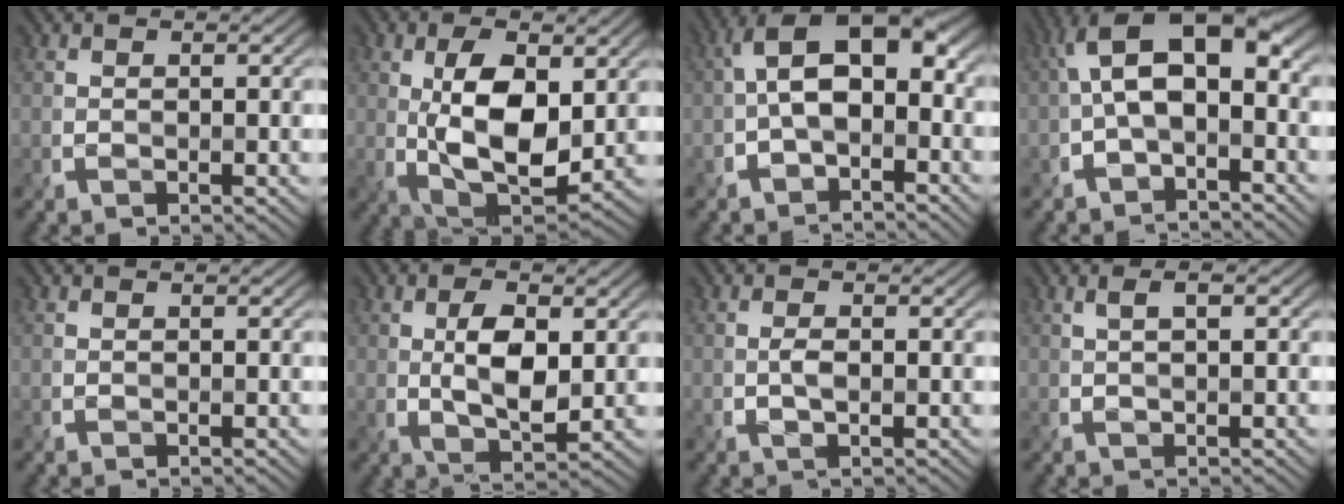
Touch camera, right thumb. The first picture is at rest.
{"total": 10.3, "force": [1.3, 5.2, 8.9], "torque": [-0.168, -0.006, 0.027]}
{"total": 9.1, "force": [-0.6, 5.0, 7.6], "torque": [-0.137, 0.018, -0.021]}
{"total": 9.9, "force": [-0.1, 5.1, 8.5], "torque": [-0.157, 0.015, -0.009]}
{"total": 0.0}
{"total": 6.0, "force": [0.7, 2.7, 5.3], "torque": [-0.096, -0.005, 0.014]}
{"total": 1.2, "force": [-0.3, 0.4, 1.1], "torque": [-0.024, 0.001, -0.006]}
{"total": 1.9, "force": [0.6, 0.3, 1.8], "torque": [-0.030, 0.002, 0.013]}